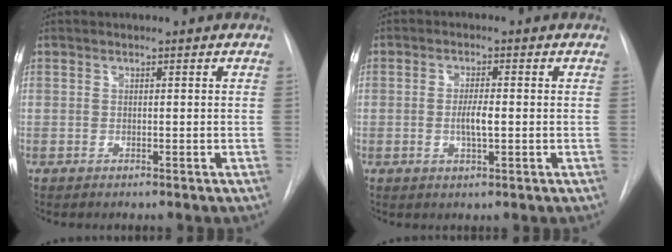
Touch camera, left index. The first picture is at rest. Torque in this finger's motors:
{"motor_torque": [0.43, -0.03, 0.11, 0.03]}